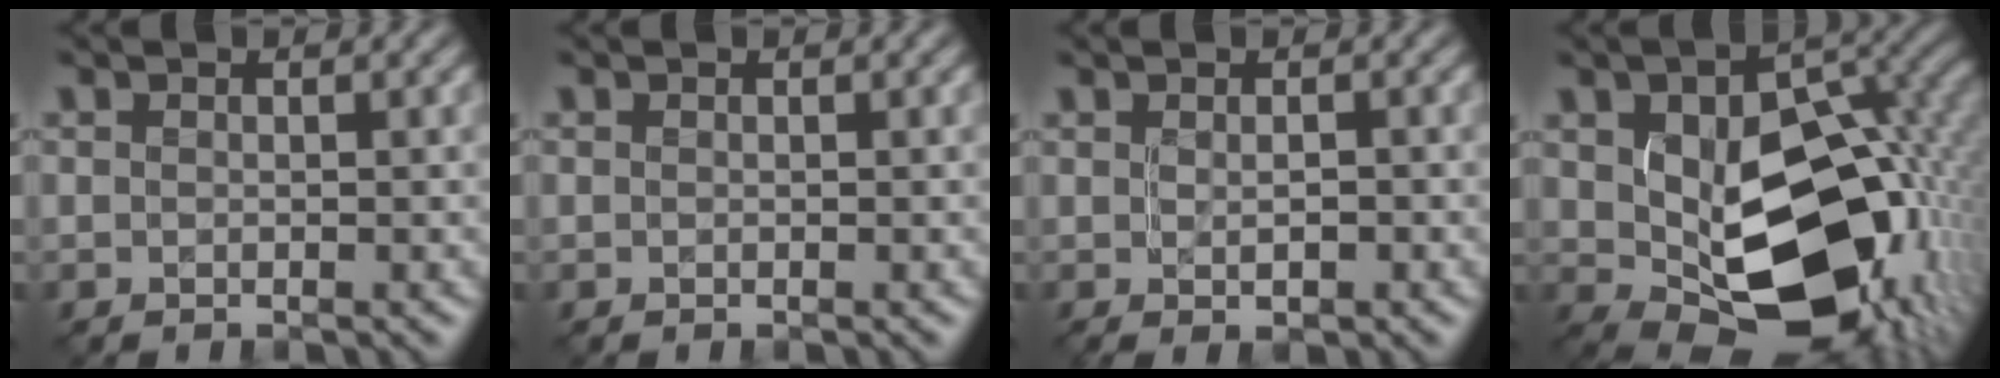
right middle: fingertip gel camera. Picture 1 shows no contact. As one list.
[{"total": 0.0}, {"total": 0.9, "force": [0.3, 0.2, 0.9], "torque": [-0.016, 0.001, 0.005]}, {"total": 15.6, "force": [-1.2, 9.6, 12.2], "torque": [-0.192, -0.024, -0.008]}]